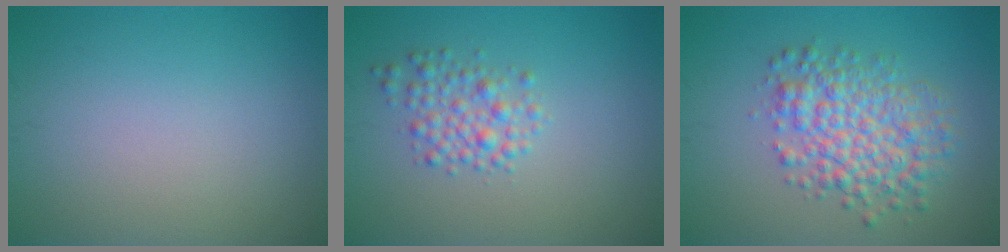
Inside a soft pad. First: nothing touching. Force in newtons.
{"total": 2.6, "press": 2.6, "slide": 0.1}
{"total": 5.7, "press": 5.7, "slide": 0.1}